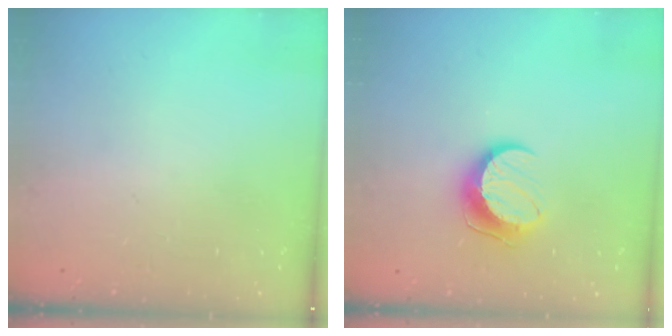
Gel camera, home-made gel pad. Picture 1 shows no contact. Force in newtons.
{"total": 9.8, "press": 9.8, "slide": 0.5}